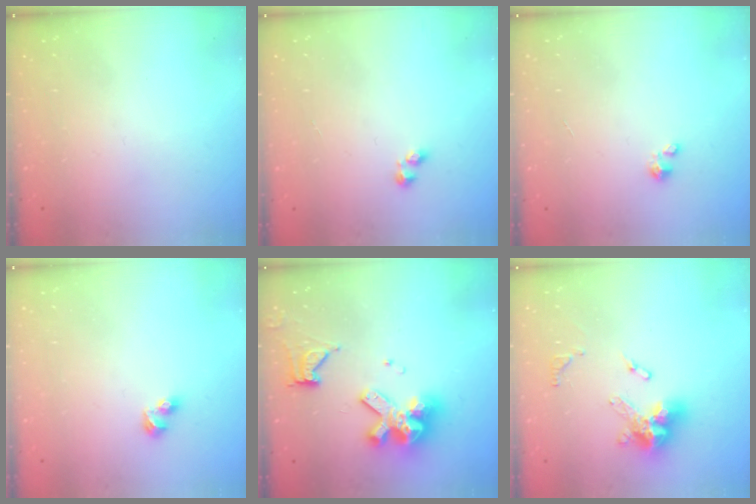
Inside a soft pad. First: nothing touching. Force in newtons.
{"total": 1.2, "press": 1.0, "slide": 0.6}
{"total": 1.2, "press": 1.1, "slide": 0.1}
{"total": 3.8, "press": 3.8, "slide": 0.3}
{"total": 12.2, "press": 12.1, "slide": 1.3}
{"total": 12.8, "press": 12.7, "slide": 1.4}